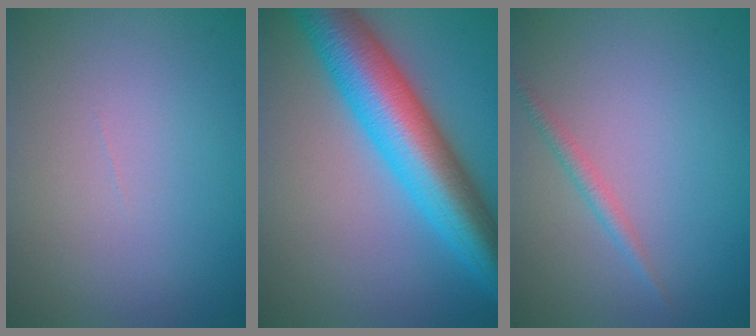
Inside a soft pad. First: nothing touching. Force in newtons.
{"total": 10.7, "press": 10.7, "slide": 0.2}
{"total": 1.3, "press": 1.3, "slide": 0.0}